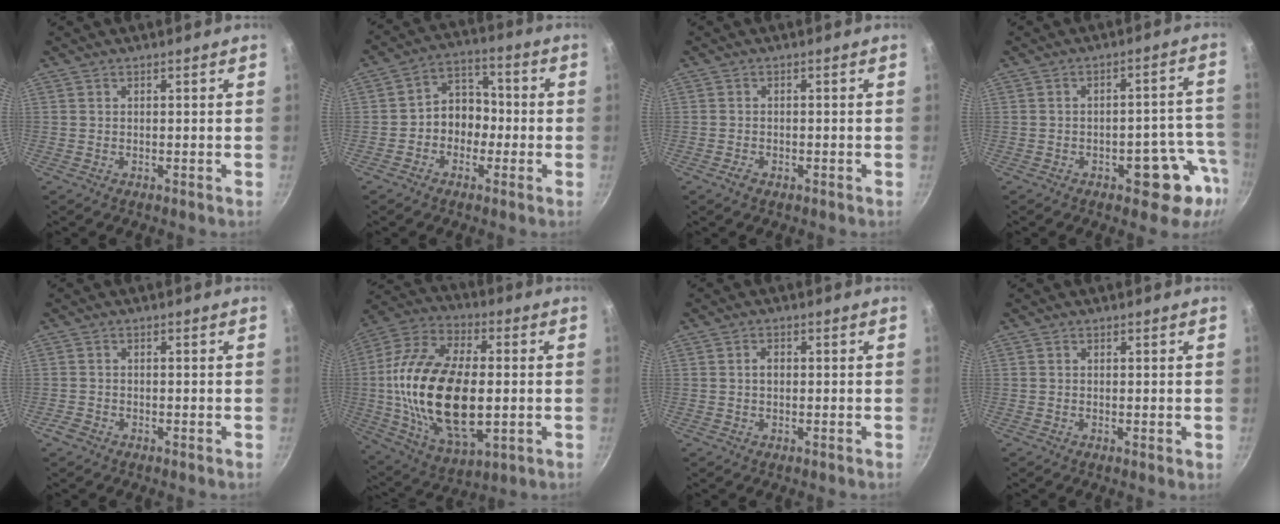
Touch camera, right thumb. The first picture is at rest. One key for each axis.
{"total": 8.0, "fx": -1.8, "fy": 6.5, "fz": 4.2, "tx": -0.014, "ty": 0.037, "tz": -0.042}
{"total": 1.9, "fx": -1.1, "fy": 1.1, "fz": 1.1, "tx": -0.023, "ty": 0.008, "tz": -0.021}
{"total": 10.7, "fx": -4.8, "fy": 5.7, "fz": 7.8, "tx": -0.029, "ty": 0.046, "tz": -0.051}
{"total": 1.6, "fx": -1.2, "fy": 0.9, "fz": 0.7, "tx": -0.022, "ty": 0.006, "tz": -0.025}
{"total": 26.3, "fx": -1.0, "fy": 14.0, "fz": 22.2, "tx": -0.422, "ty": 0.009, "tz": -0.019}
{"total": 1.8, "fx": 0.0, "fy": 1.3, "fz": 1.2, "tx": -0.015, "ty": 0.006, "tz": -0.001}
{"total": 0.8, "fx": 0.0, "fy": 0.2, "fz": 0.8, "tx": -0.011, "ty": -0.002, "tz": -0.003}